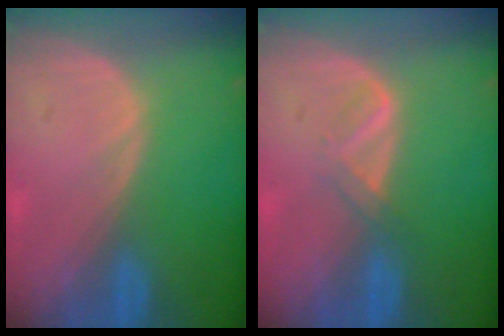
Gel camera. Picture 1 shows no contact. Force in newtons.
{"total": 2.1, "press": 2.1, "slide": 0.2}